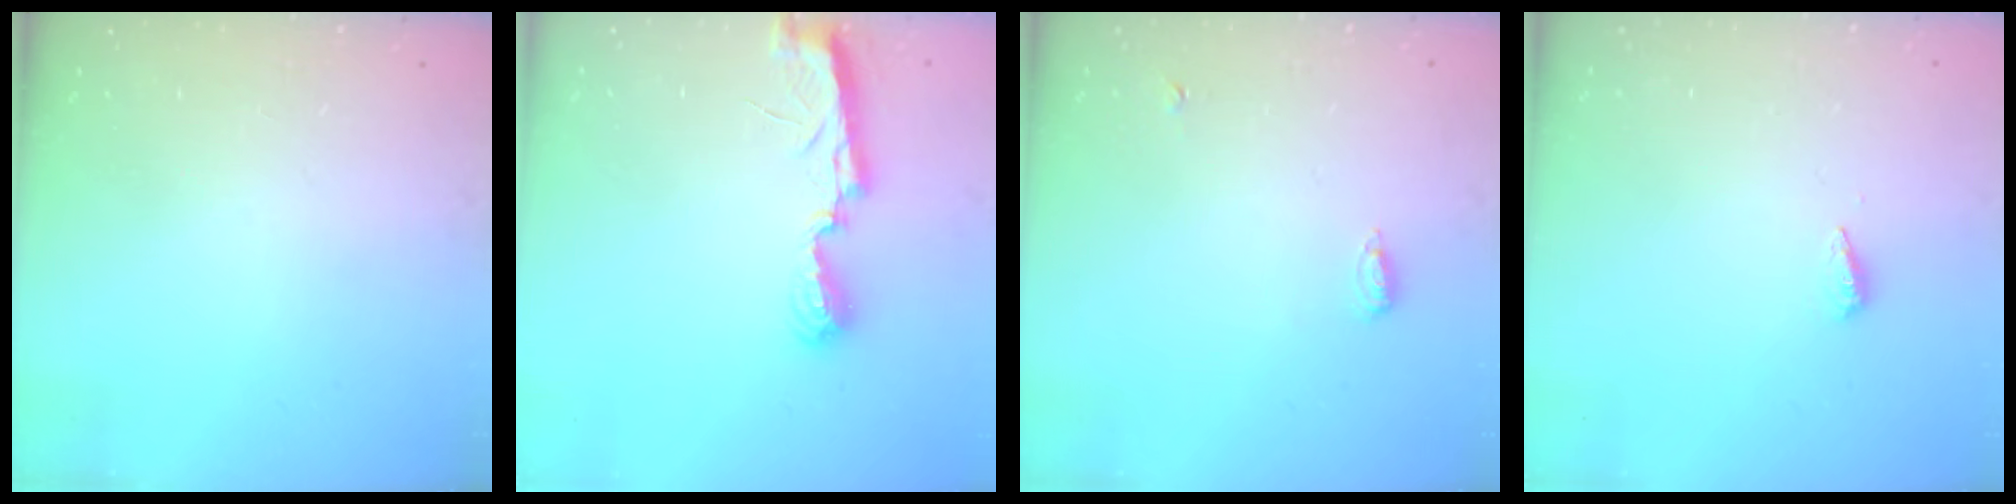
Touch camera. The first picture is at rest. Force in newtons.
{"total": 7.2, "press": 7.2, "slide": 0.1}
{"total": 8.9, "press": 6.0, "slide": 6.5}
{"total": 2.9, "press": 2.9, "slide": 0.3}